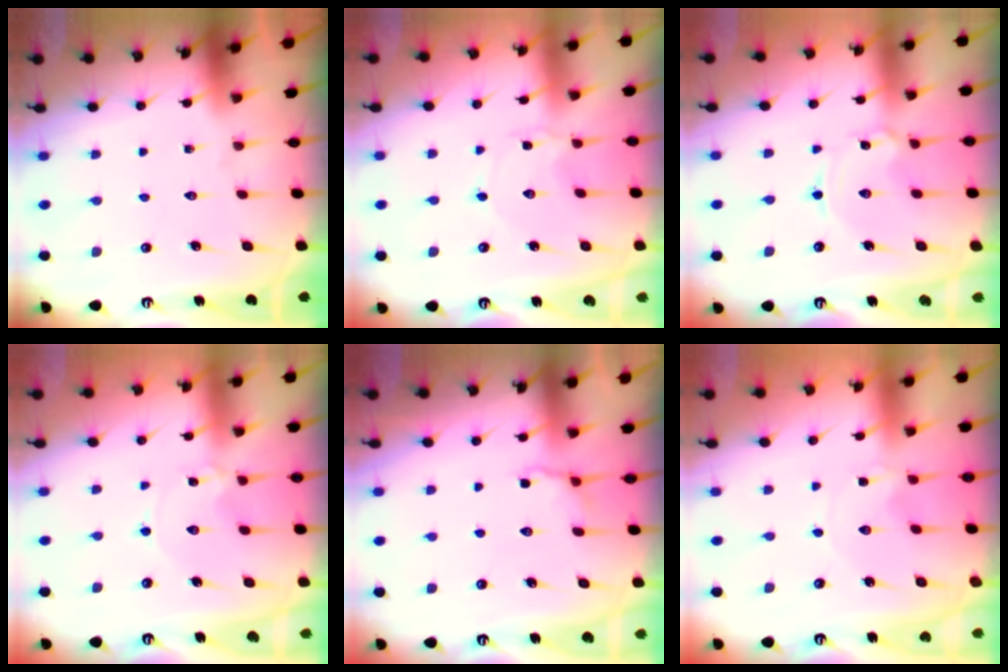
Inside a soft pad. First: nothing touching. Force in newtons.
{"total": 1.8, "press": 1.7, "slide": 0.3}
{"total": 1.8, "press": 1.8, "slide": 0.3}
{"total": 1.1, "press": 1.1, "slide": 0.1}
{"total": 3.6, "press": 3.3, "slide": 1.4}
{"total": 0.8, "press": 0.8, "slide": 0.1}